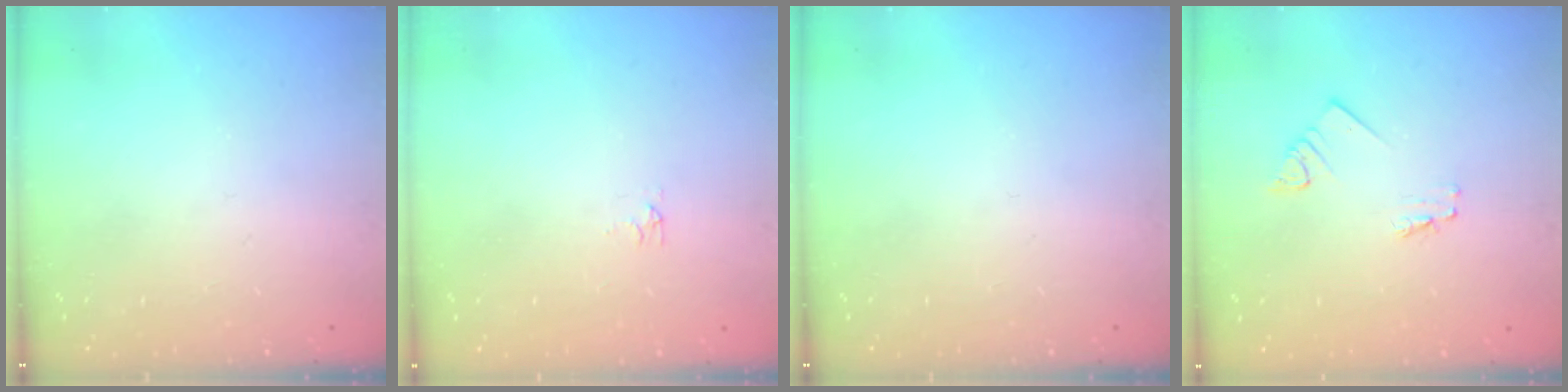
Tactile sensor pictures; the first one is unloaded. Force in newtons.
{"total": 2.9, "press": 2.9, "slide": 0.5}
{"total": 0.0}
{"total": 1.2, "press": 1.2, "slide": 0.1}